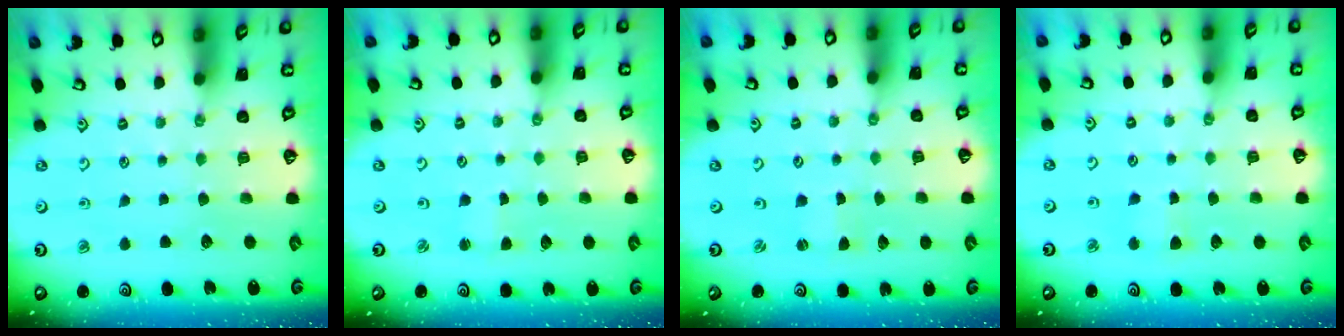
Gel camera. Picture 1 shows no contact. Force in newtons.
{"total": 1.5, "press": 1.5, "slide": 0.2}
{"total": 0.0}
{"total": 2.9, "press": 2.9, "slide": 0.5}